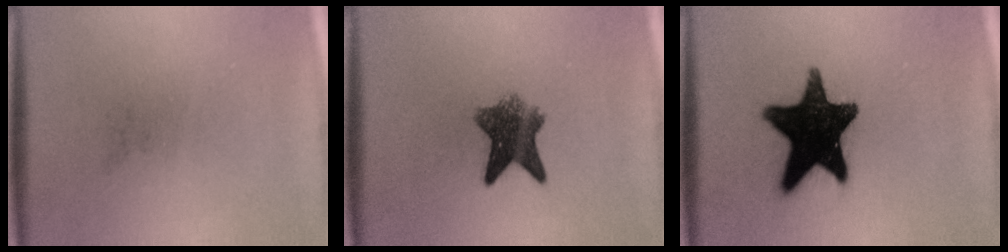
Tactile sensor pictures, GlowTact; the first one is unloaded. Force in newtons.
{"total": 6.5}
{"total": 17.4}